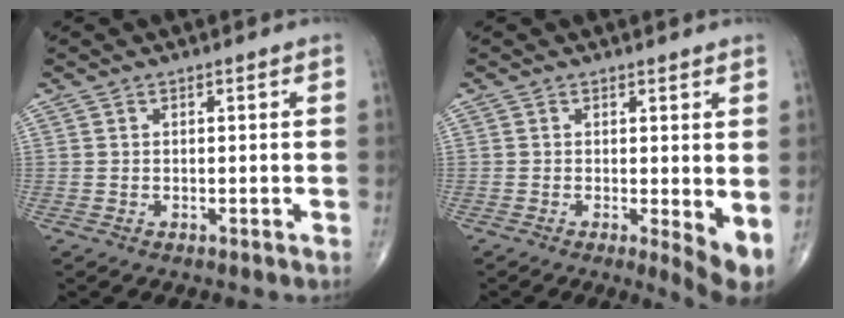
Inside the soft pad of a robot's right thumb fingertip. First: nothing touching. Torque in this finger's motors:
{"motor_torque": [-0.09, 0.55, 0.36, 0.14, 0.18]}